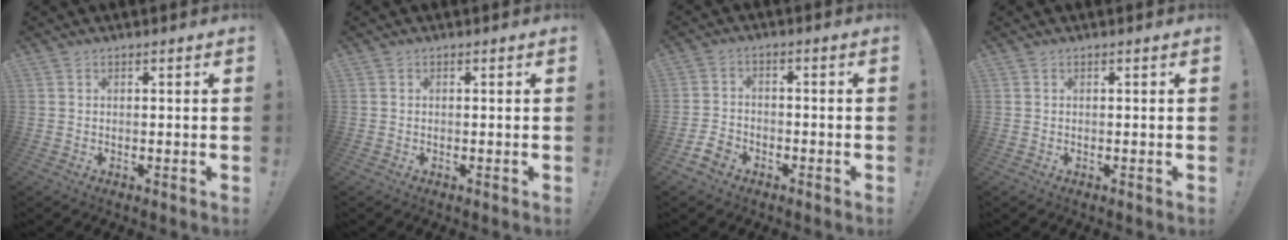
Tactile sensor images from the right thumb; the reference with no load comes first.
{"total": 0.0}
{"total": 5.8, "force": [-4.0, 3.7, 2.2], "torque": [-0.053, 0.021, -0.073]}
{"total": 0.0}